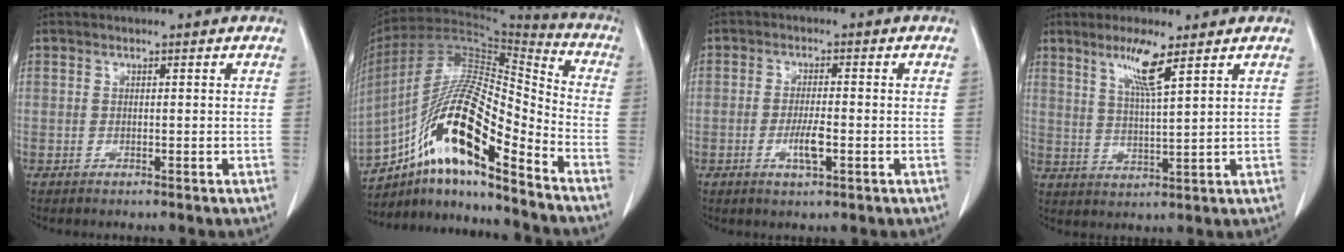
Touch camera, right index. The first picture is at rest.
{"total": 19.4, "force": [-10.9, 3.2, 15.7], "torque": [-0.313, 0.006, -0.196]}
{"total": 3.8, "force": [-1.2, 0.7, 3.6], "torque": [-0.070, -0.003, -0.021]}
{"total": 6.1, "force": [3.7, -0.4, 4.8], "torque": [-0.093, -0.007, 0.070]}